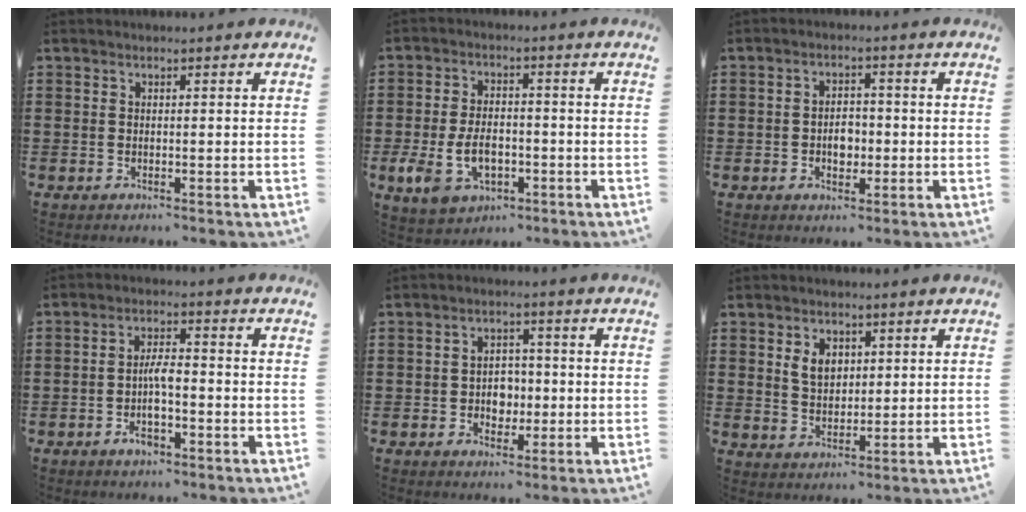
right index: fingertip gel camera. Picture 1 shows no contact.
{"total": 6.7, "force": [-2.0, 4.2, 4.8], "torque": [-0.109, -0.003, -0.043]}
{"total": 3.4, "force": [-0.7, 2.2, 2.5], "torque": [-0.035, -0.003, -0.019]}
{"total": 4.9, "force": [-1.6, 1.8, 4.2], "torque": [-0.080, 0.007, -0.032]}
{"total": 3.8, "force": [-0.8, 3.1, 2.1], "torque": [-0.039, 0.004, -0.019]}
{"total": 4.3, "force": [1.5, 3.1, 2.5], "torque": [-0.053, 0.007, 0.024]}